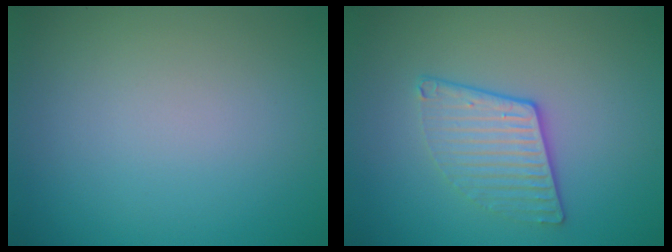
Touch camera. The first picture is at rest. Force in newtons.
{"total": 3.1, "press": 2.7, "slide": 1.5}